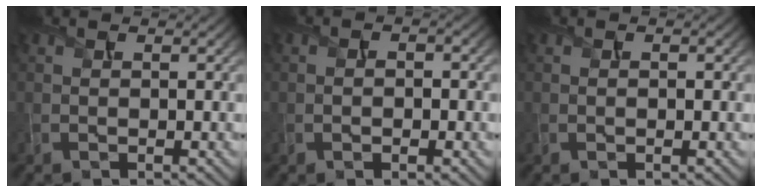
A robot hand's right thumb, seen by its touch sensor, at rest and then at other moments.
{"total": 2.4, "force": [-0.4, 1.5, 1.8], "torque": [-0.009, -0.004, -0.011]}
{"total": 0.8, "force": [-0.1, 0.4, 0.7], "torque": [-0.011, -0.003, 0.000]}